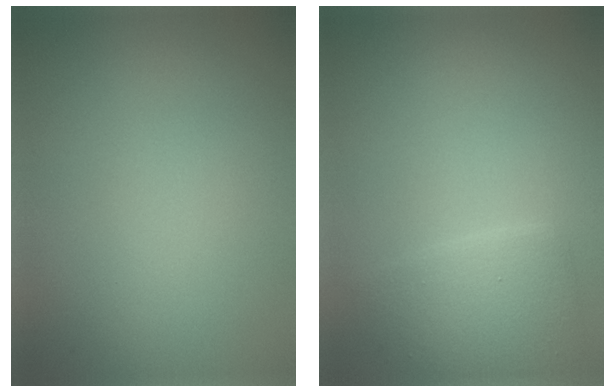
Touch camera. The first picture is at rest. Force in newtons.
{"total": 3.0, "press": 3.0, "slide": 0.0}